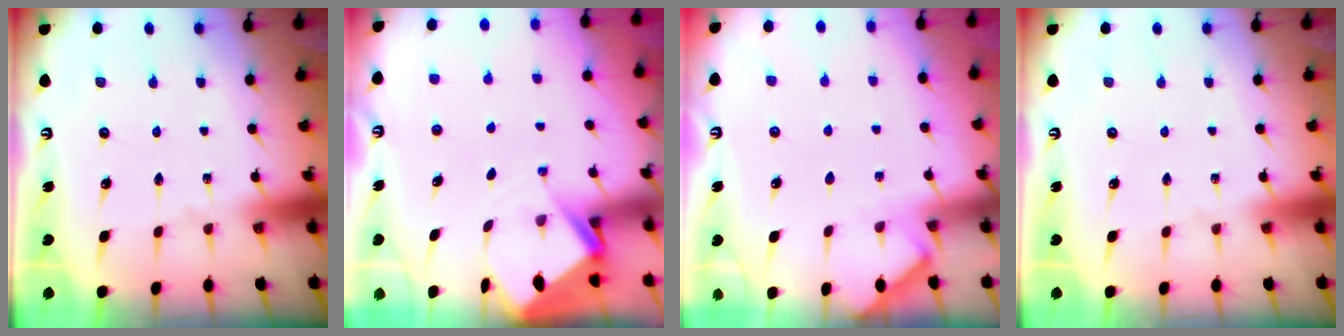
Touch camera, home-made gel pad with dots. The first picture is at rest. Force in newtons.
{"total": 4.3, "press": 4.3, "slide": 0.3}
{"total": 3.0, "press": 2.9, "slide": 0.3}
{"total": 0.0}